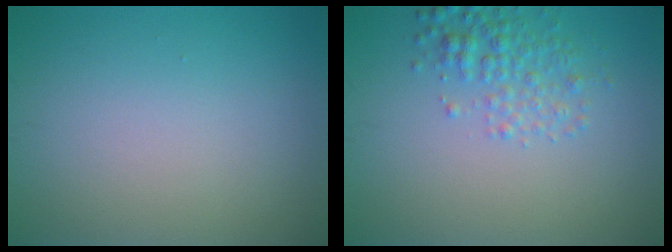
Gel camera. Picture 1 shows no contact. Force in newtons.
{"total": 2.6, "press": 2.6, "slide": 0.1}